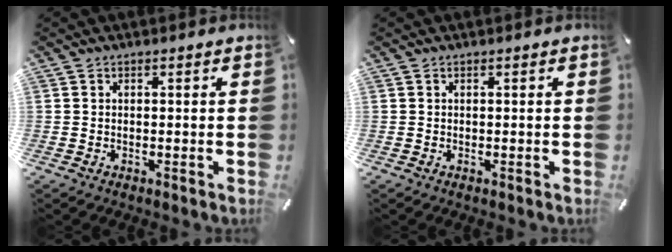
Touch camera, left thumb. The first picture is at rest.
{"total": 0.0}